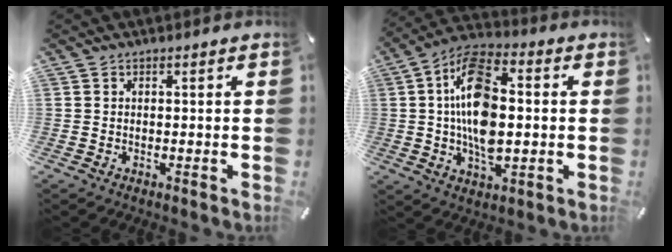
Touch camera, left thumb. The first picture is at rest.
{"total": 15.4, "force": [0.1, 8.5, 12.8], "torque": [-0.255, 0.001, -0.001]}